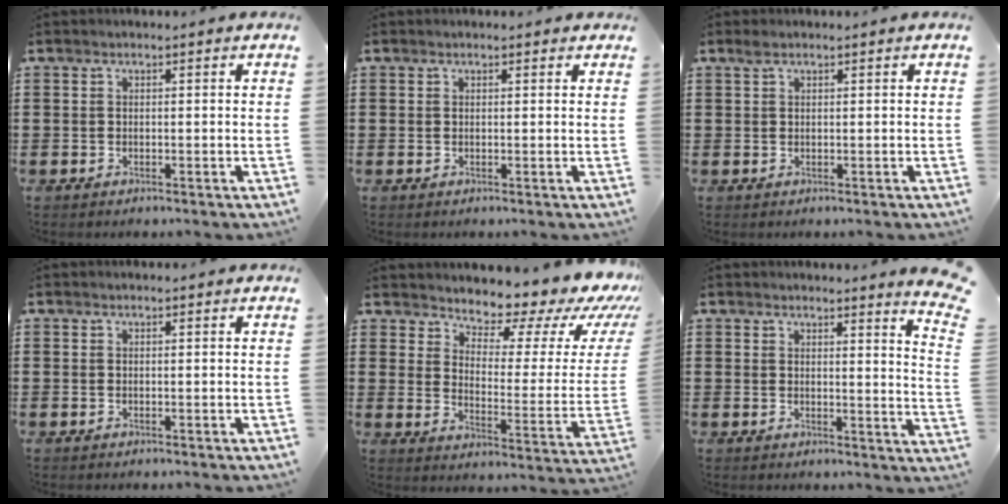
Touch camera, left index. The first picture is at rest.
{"total": 0.9, "force": [0.5, 0.7, 0.1], "torque": [-0.005, 0.005, 0.009]}
{"total": 0.8, "force": [0.5, 0.2, 0.6], "torque": [-0.013, 0.003, 0.008]}
{"total": 0.0}
{"total": 6.2, "force": [5.7, 1.9, 1.6], "torque": [-0.033, -0.058, 0.090]}
{"total": 3.5, "force": [3.0, -0.8, 1.6], "torque": [-0.028, -0.022, 0.049]}